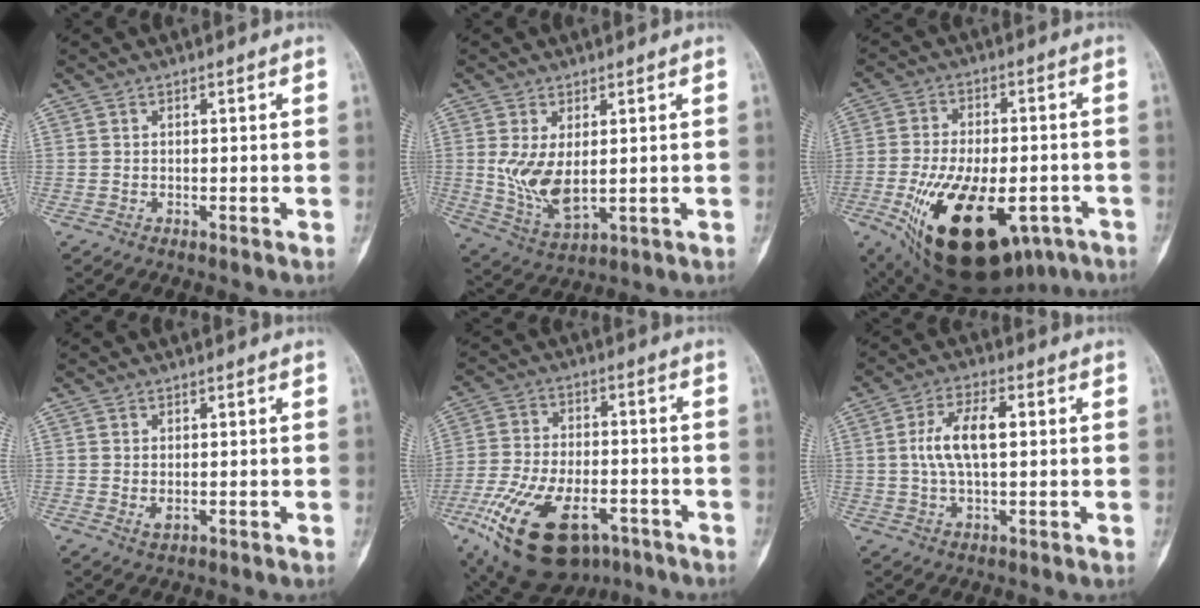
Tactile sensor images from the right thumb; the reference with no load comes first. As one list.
[{"total": 7.0, "force": [0.5, 3.6, 6.0], "torque": [-0.113, -0.014, 0.022]}, {"total": 24.5, "force": [-9.9, 12.6, 18.5], "torque": [-0.304, 0.001, -0.134]}, {"total": 1.4, "force": [0.0, 0.8, 1.1], "torque": [-0.017, -0.003, 0.004]}, {"total": 21.6, "force": [-10.4, 11.4, 15.1], "torque": [-0.305, 0.014, -0.168]}, {"total": 8.6, "force": [1.1, 3.8, 7.6], "torque": [-0.153, 0.012, 0.018]}]